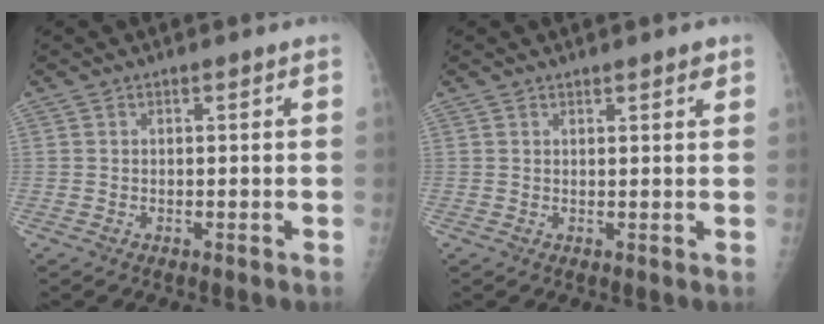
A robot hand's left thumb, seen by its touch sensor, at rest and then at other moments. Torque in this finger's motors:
{"motor_torque": [-0.39, -0.21, -0.03, -0.11, 0.04]}